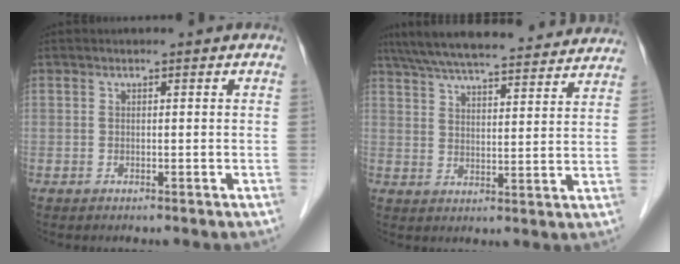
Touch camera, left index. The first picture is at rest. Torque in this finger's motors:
{"motor_torque": [0.21, -0.14, 0.09, 0.02]}